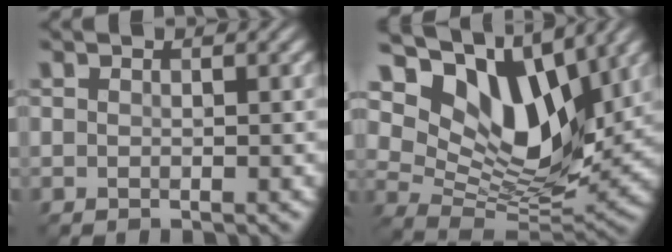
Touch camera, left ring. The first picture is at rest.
{"total": 12.3, "force": [6.2, 6.5, 8.3], "torque": [-0.150, -0.006, 0.113]}